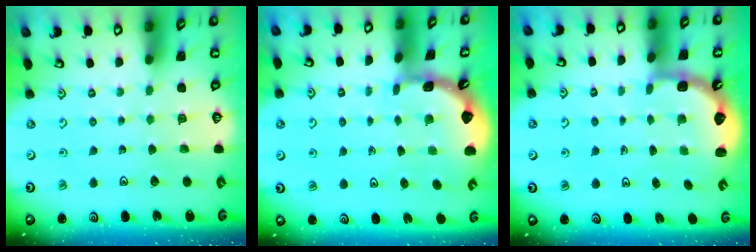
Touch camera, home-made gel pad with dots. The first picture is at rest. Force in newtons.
{"total": 1.8, "press": 1.8, "slide": 0.2}
{"total": 2.4, "press": 2.0, "slide": 1.3}